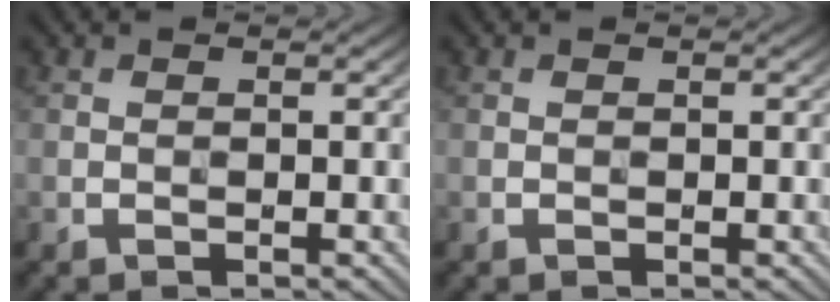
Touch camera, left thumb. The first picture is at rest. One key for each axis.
{"total": 0.0}